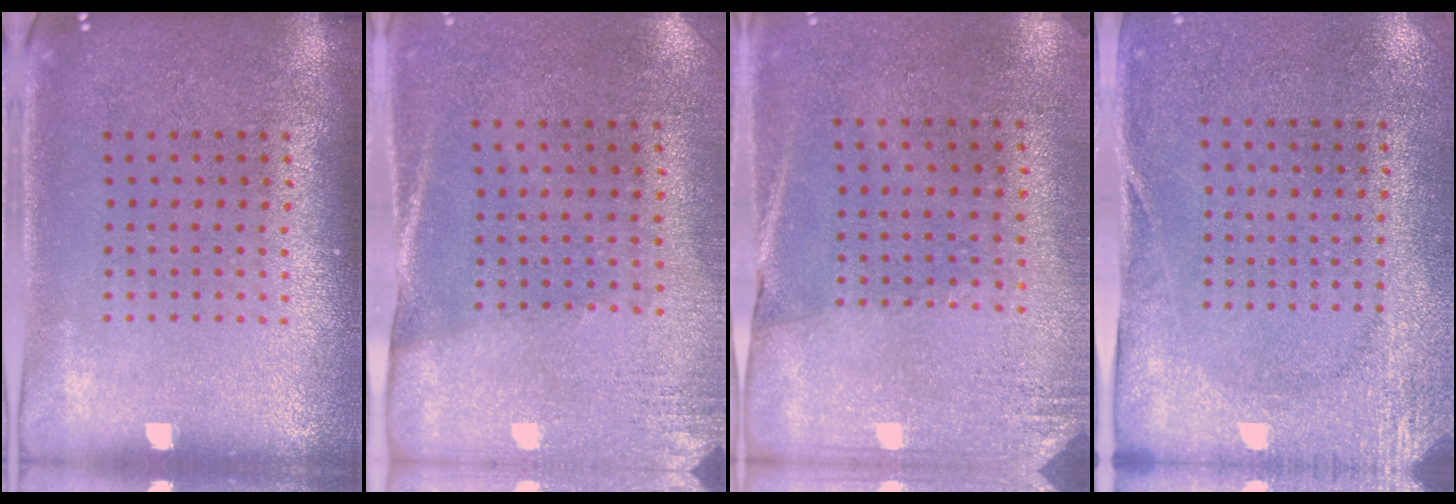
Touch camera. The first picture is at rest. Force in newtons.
{"total": 2.6, "press": 2.3, "slide": 1.3}
{"total": 2.6, "press": 2.3, "slide": 1.2}
{"total": 2.7, "press": 2.1, "slide": 1.7}